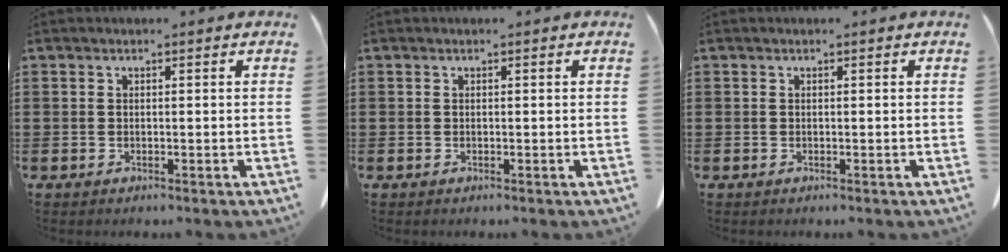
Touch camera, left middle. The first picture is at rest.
{"total": 0.0}
{"total": 0.0}